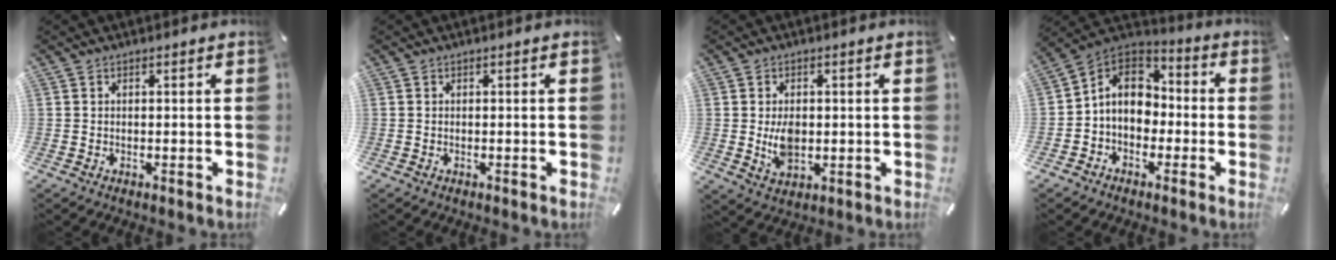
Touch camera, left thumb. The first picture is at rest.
{"total": 0.0}
{"total": 6.1, "force": [0.2, 4.0, 4.6], "torque": [-0.084, -0.009, -0.003]}
{"total": 10.0, "force": [-0.4, 8.6, 5.2], "torque": [-0.106, 0.021, -0.006]}